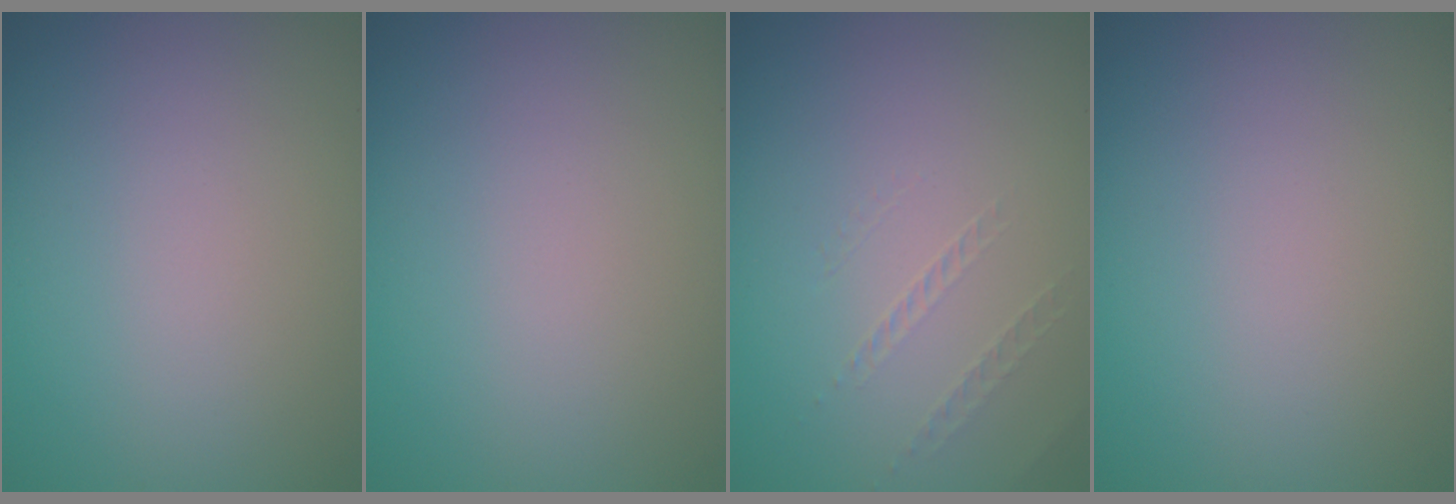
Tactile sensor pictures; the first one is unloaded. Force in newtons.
{"total": 0.0}
{"total": 0.9, "press": 0.1, "slide": 0.9}
{"total": 0.0}